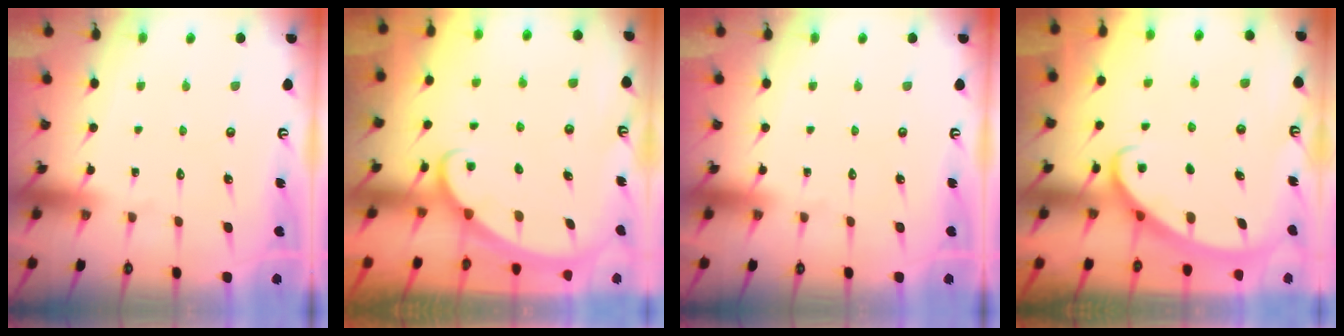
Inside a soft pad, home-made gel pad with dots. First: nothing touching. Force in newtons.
{"total": 1.7, "press": 1.7, "slide": 0.1}
{"total": 0.0}
{"total": 2.8, "press": 2.8, "slide": 0.4}